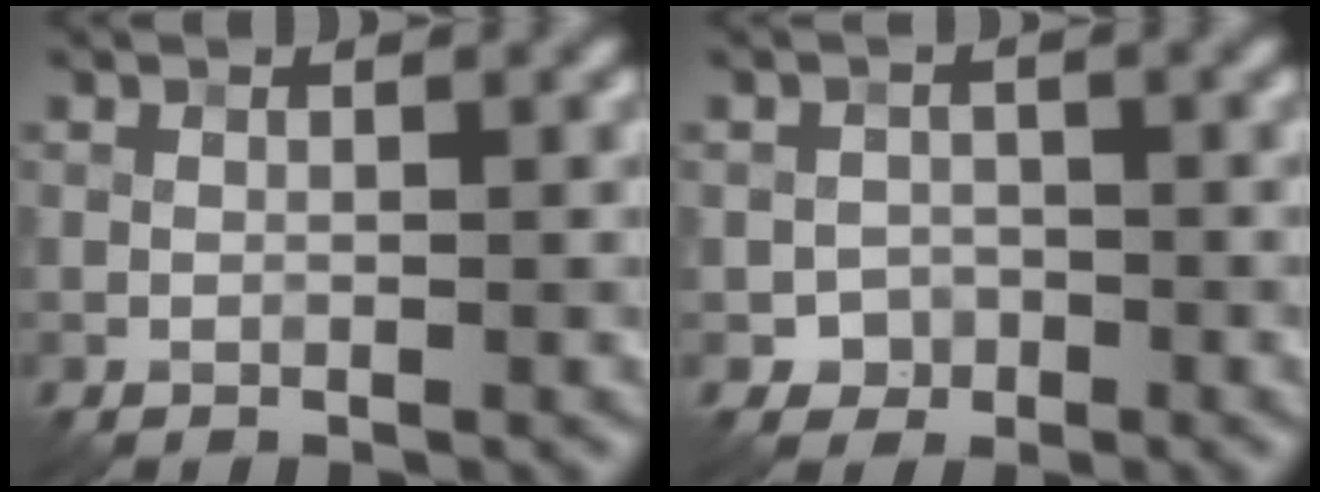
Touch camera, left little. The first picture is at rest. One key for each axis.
{"total": 1.7, "fx": -0.7, "fy": 1.5, "fz": 0.1, "tx": 0.012, "ty": 0.003, "tz": -0.015}